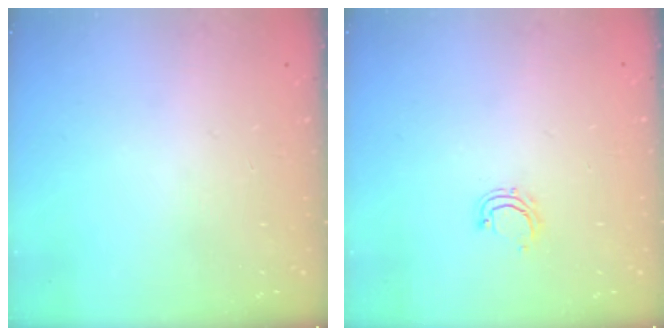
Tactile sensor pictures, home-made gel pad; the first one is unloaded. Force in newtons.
{"total": 4.9, "press": 4.8, "slide": 0.9}